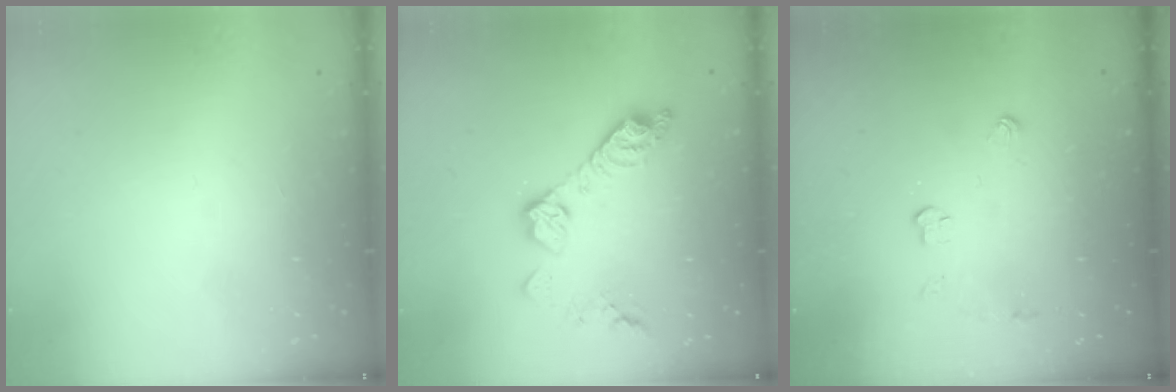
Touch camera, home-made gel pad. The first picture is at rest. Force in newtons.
{"total": 12.8, "press": 12.8, "slide": 0.7}
{"total": 3.9, "press": 3.9, "slide": 0.4}